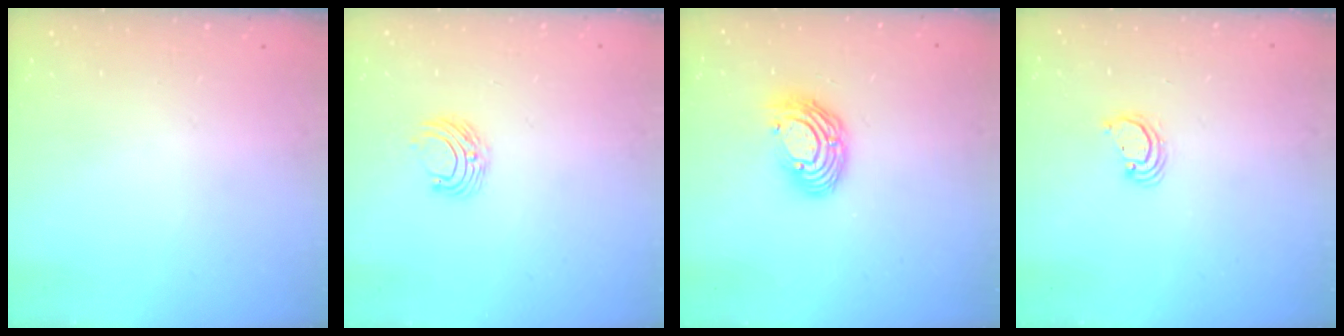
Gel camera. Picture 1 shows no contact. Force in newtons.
{"total": 6.3, "press": 6.3, "slide": 0.5}
{"total": 10.9, "press": 10.9, "slide": 0.8}
{"total": 2.8, "press": 2.8, "slide": 0.2}